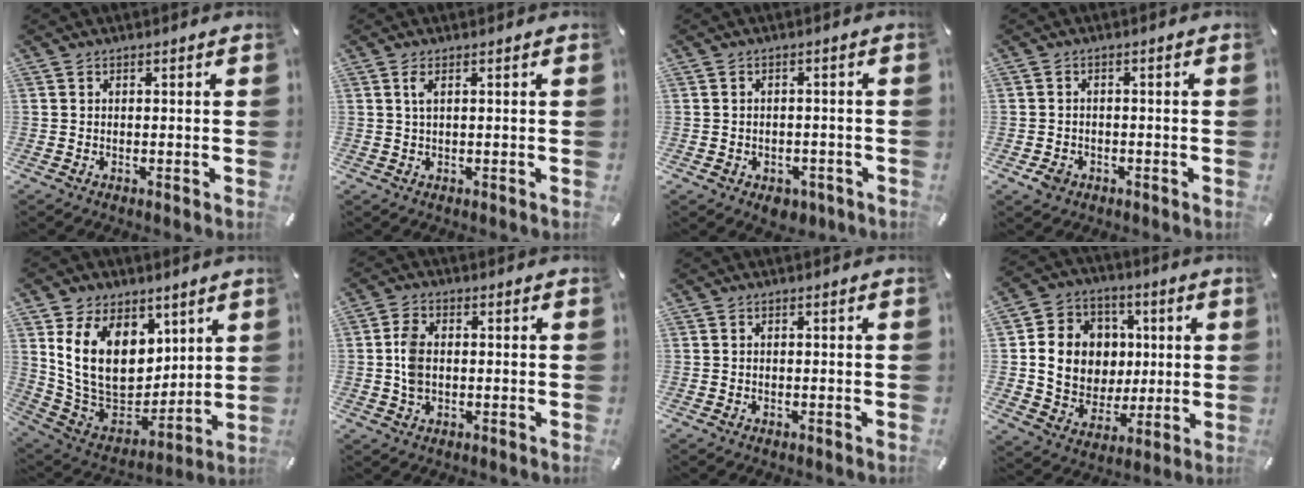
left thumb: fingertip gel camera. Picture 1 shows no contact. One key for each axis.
{"total": 1.8, "fx": 0.6, "fy": 0.4, "fz": 1.6, "tx": -0.035, "ty": 0.002, "tz": 0.009}
{"total": 3.6, "fx": -1.7, "fy": 2.9, "fz": 1.3, "tx": -0.012, "ty": 0.005, "tz": -0.031}
{"total": 3.2, "fx": -1.6, "fy": 2.5, "fz": 1.2, "tx": -0.025, "ty": 0.006, "tz": -0.031}
{"total": 18.2, "fx": 6.1, "fy": 13.7, "fz": 10.3, "tx": -0.203, "ty": -0.043, "tz": 0.119}
{"total": 5.4, "fx": 0.0, "fy": 3.8, "fz": 3.9, "tx": -0.079, "ty": 0.008, "tz": 0.000}
{"total": 0.5, "fx": -0.2, "fy": 0.5, "fz": 0.1, "tx": 0.000, "ty": 0.004, "tz": -0.006}
{"total": 14.2, "fx": 1.4, "fy": 13.1, "fz": 5.4, "tx": -0.093, "ty": 0.008, "tz": 0.041}